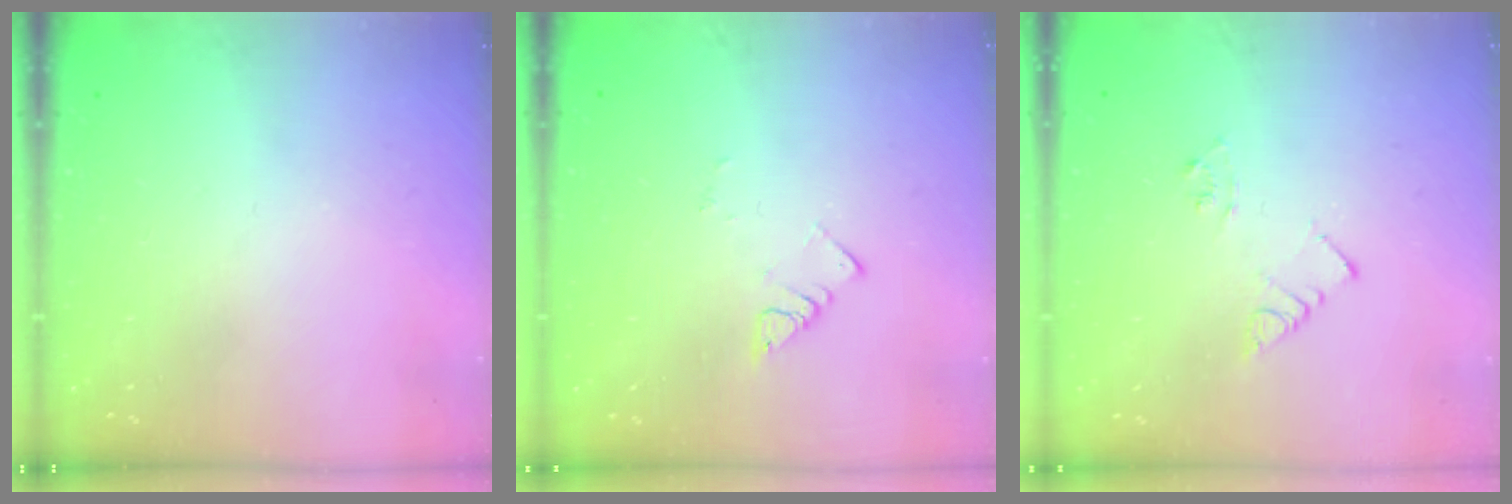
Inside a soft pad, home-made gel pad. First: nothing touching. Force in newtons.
{"total": 2.6, "press": 2.5, "slide": 0.2}
{"total": 5.2, "press": 5.2, "slide": 0.5}